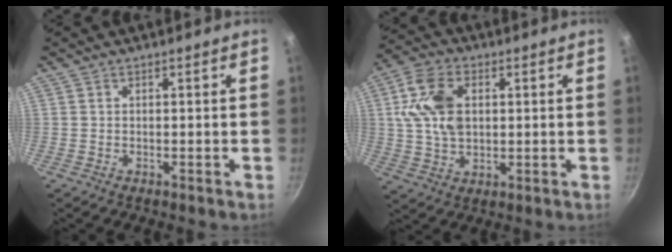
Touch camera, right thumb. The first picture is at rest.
{"total": 11.7, "force": [2.2, 7.6, 8.6], "torque": [-0.163, 0.007, 0.041]}